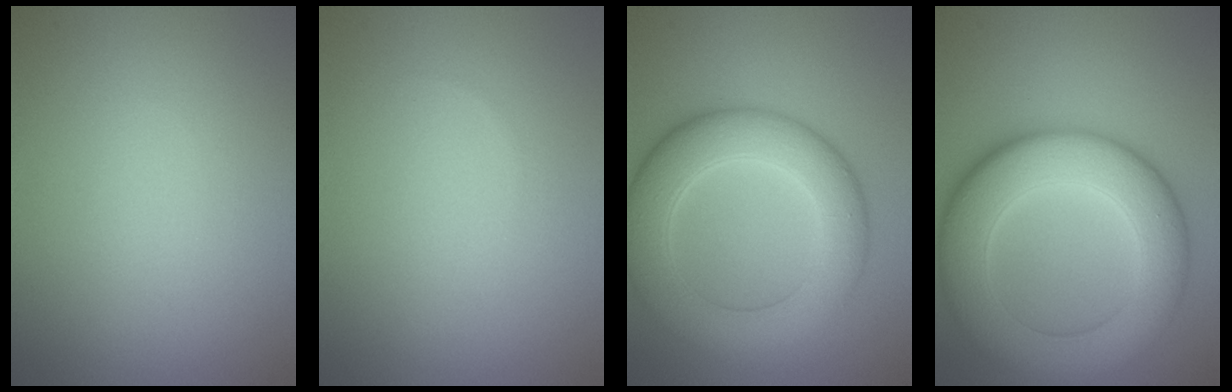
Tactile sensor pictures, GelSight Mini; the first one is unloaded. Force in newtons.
{"total": 0.0}
{"total": 7.9, "press": 7.9, "slide": 0.2}
{"total": 10.0, "press": 10.0, "slide": 0.2}